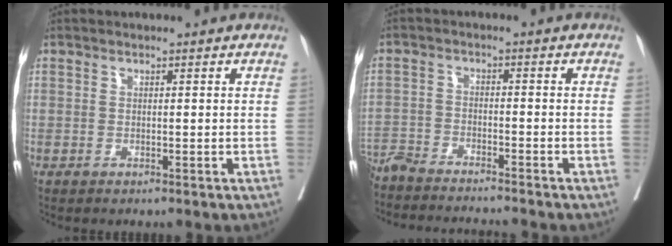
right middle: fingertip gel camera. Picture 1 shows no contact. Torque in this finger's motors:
{"motor_torque": [0.54, -0.75, 0.59, 0.21]}